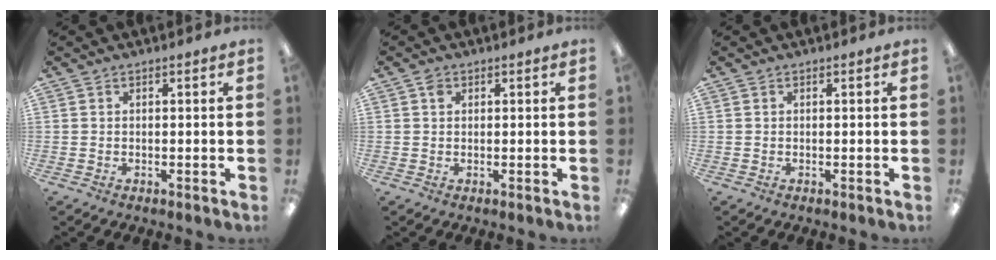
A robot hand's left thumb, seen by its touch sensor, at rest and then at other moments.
{"total": 1.3, "force": [0.6, 1.0, 0.7], "torque": [-0.014, 0.004, 0.010]}
{"total": 0.0}